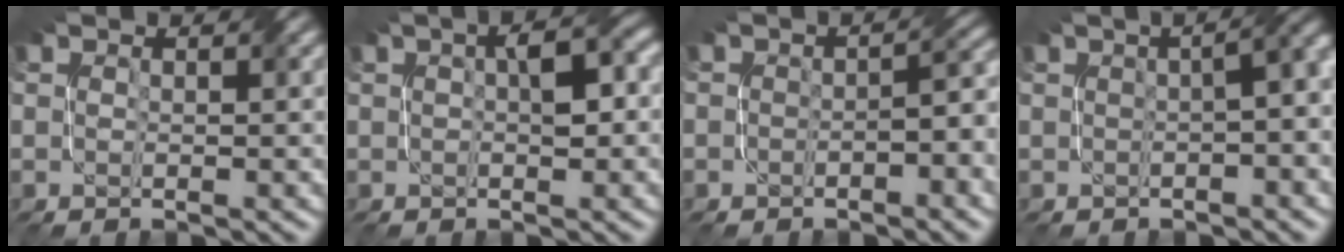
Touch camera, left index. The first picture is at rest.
{"total": 3.2, "force": [0.4, 1.1, 2.9], "torque": [-0.049, 0.013, 0.007]}
{"total": 2.9, "force": [-1.5, 1.2, 2.2], "torque": [-0.028, 0.012, -0.020]}
{"total": 8.8, "force": [0.9, 4.3, 7.6], "torque": [-0.020, 0.042, -0.017]}